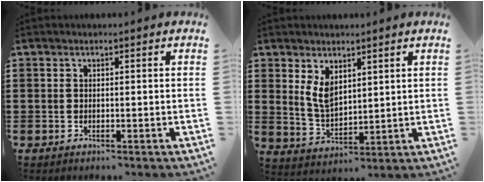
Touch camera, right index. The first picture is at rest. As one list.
[{"total": 5.4, "force": [2.6, 3.0, 3.6], "torque": [-0.080, 0.003, 0.049]}]